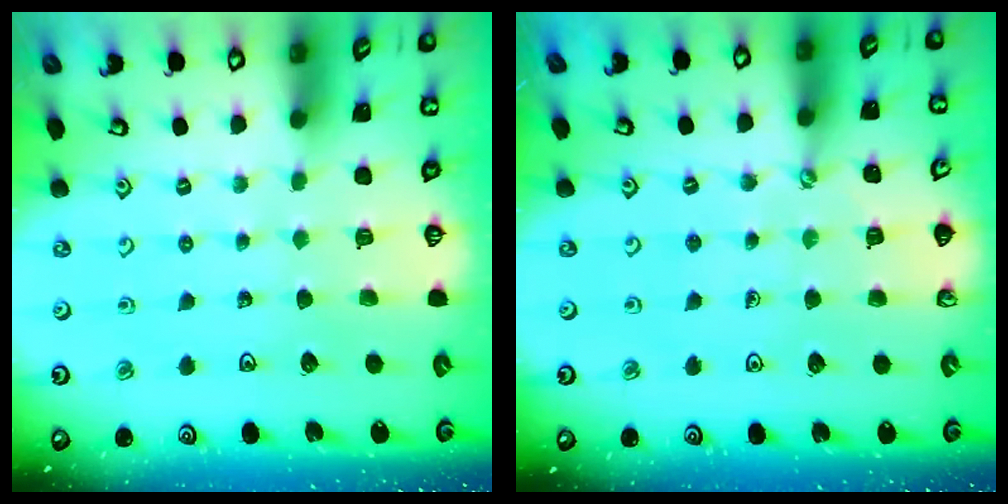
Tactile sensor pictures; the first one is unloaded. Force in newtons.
{"total": 1.9, "press": 1.9, "slide": 0.2}